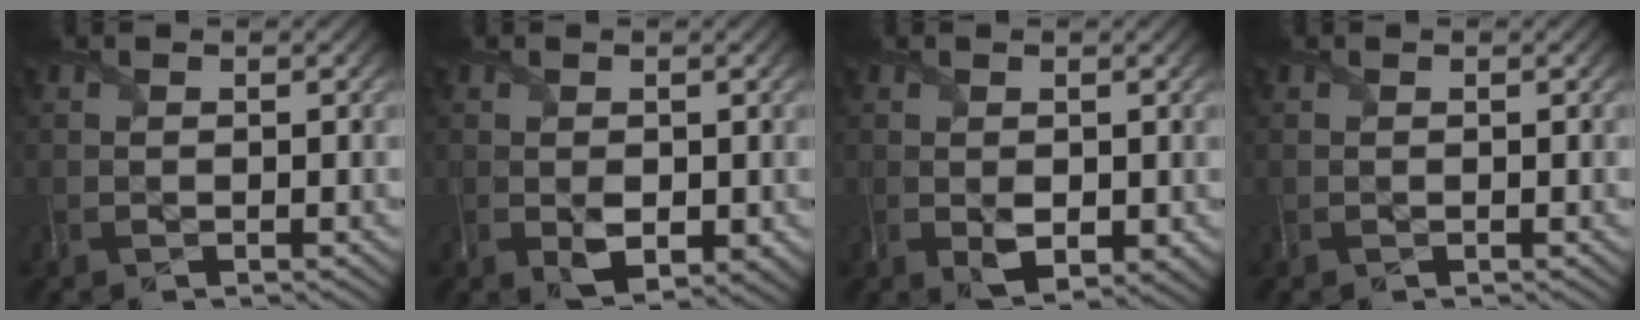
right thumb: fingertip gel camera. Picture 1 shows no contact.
{"total": 3.5, "force": [-0.5, 2.2, 2.7], "torque": [-0.059, -0.017, -0.003]}
{"total": 3.2, "force": [-0.2, 2.1, 2.5], "torque": [-0.055, -0.016, 0.002]}
{"total": 0.0}